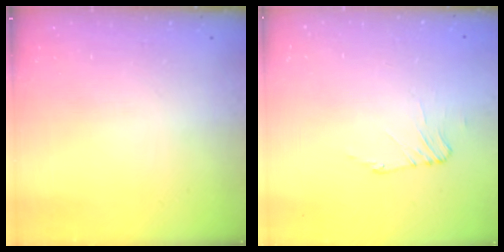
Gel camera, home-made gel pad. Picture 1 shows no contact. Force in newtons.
{"total": 1.1, "press": 1.0, "slide": 0.3}